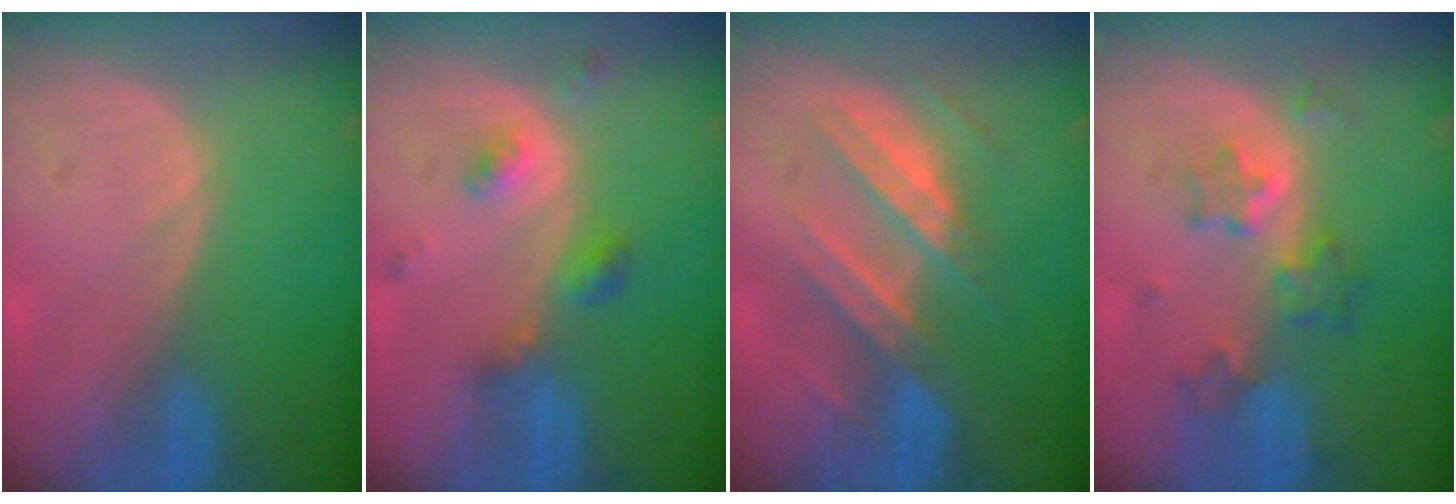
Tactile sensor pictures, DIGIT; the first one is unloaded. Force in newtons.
{"total": 4.9, "press": 4.3, "slide": 2.2}
{"total": 7.3, "press": 7.3, "slide": 0.1}
{"total": 6.6, "press": 6.0, "slide": 2.7}